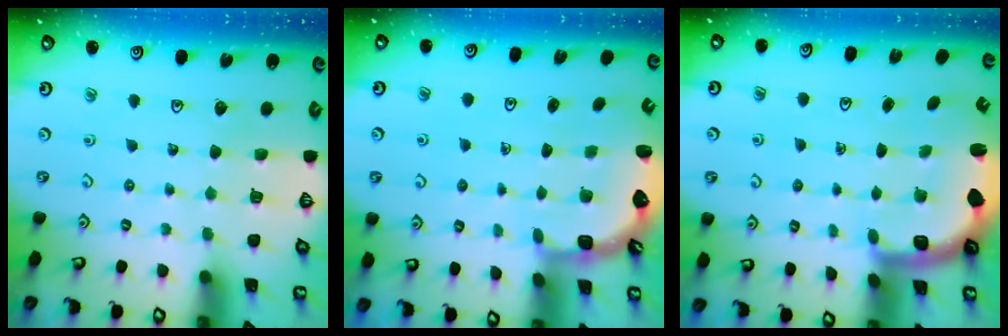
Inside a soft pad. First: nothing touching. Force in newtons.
{"total": 2.4, "press": 2.0, "slide": 1.3}
{"total": 3.4, "press": 3.3, "slide": 0.8}